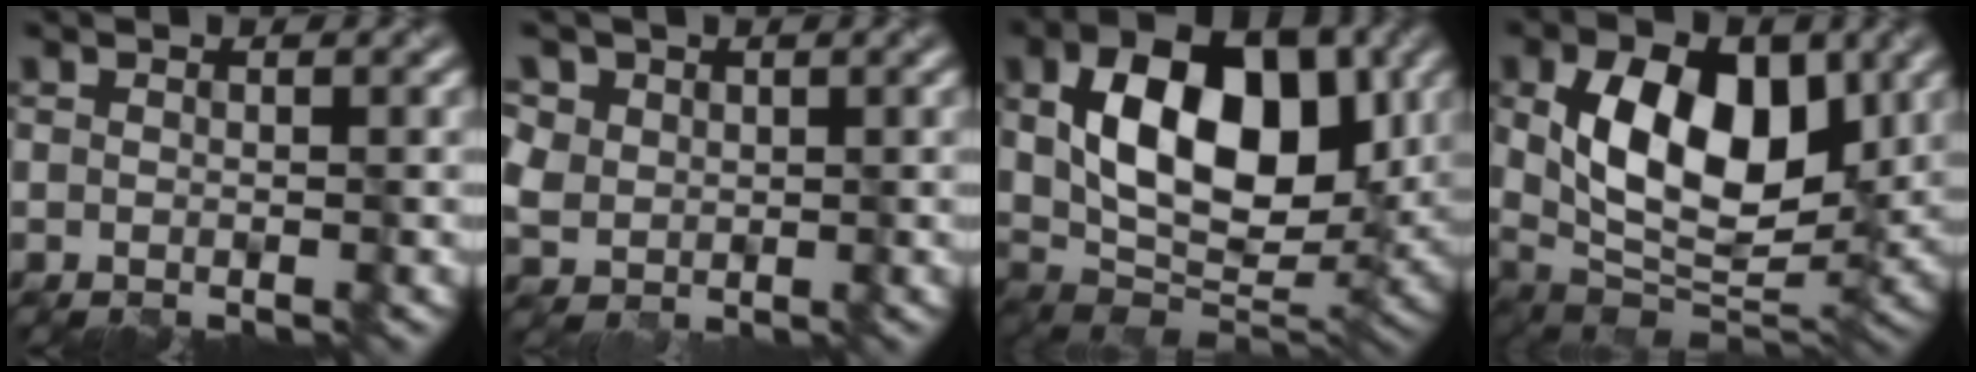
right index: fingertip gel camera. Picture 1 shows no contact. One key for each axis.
{"total": 4.6, "fx": 2.2, "fy": 3.8, "fz": 1.6, "tx": -0.064, "ty": 0.016, "tz": 0.045}
{"total": 11.4, "fx": 2.8, "fy": 6.9, "fz": 8.6, "tx": -0.140, "ty": -0.003, "tz": 0.049}
{"total": 10.6, "fx": 2.3, "fy": 6.1, "fz": 8.4, "tx": -0.142, "ty": -0.005, "tz": 0.035}